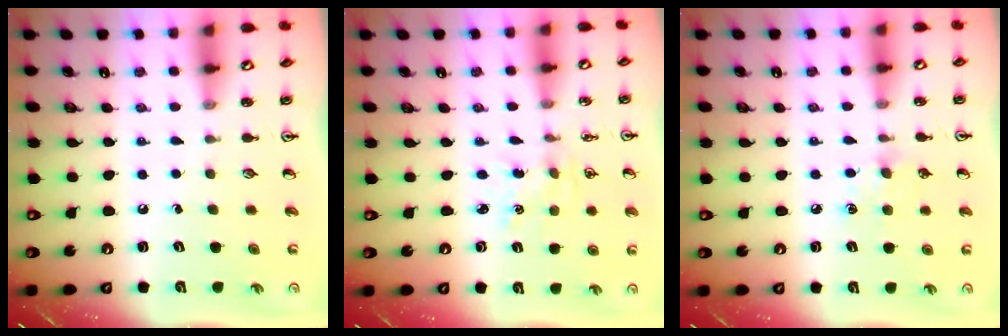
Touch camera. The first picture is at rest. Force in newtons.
{"total": 0.6, "press": 0.6, "slide": 0.1}
{"total": 6.9, "press": 6.9, "slide": 0.7}